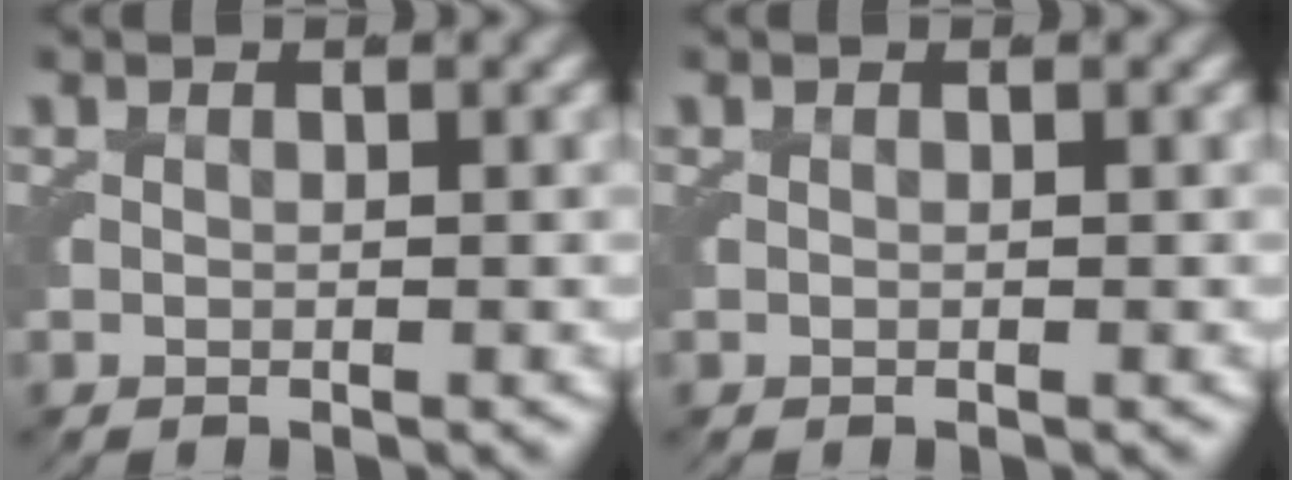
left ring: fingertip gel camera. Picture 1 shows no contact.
{"total": 0.0}